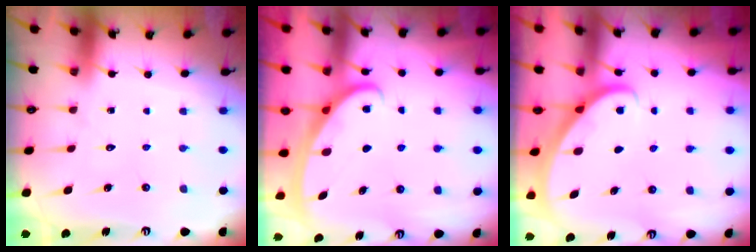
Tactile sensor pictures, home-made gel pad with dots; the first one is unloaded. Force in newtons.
{"total": 2.6, "press": 2.6, "slide": 0.4}
{"total": 2.8, "press": 2.8, "slide": 0.2}